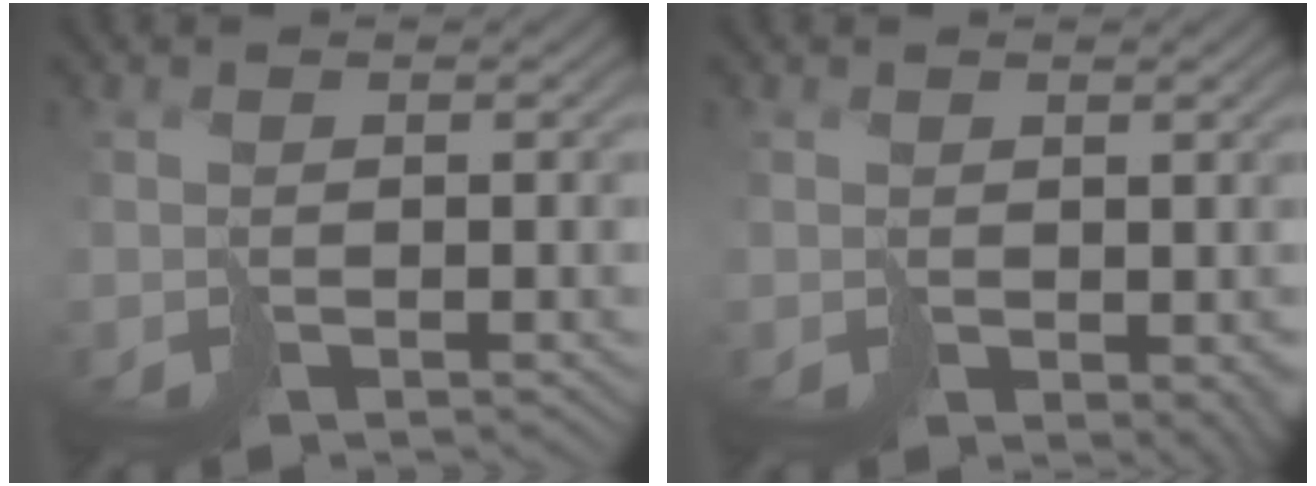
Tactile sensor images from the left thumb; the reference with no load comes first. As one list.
[{"total": 2.1, "force": [0.1, 1.4, 1.5], "torque": [-0.025, -0.007, 0.005]}]